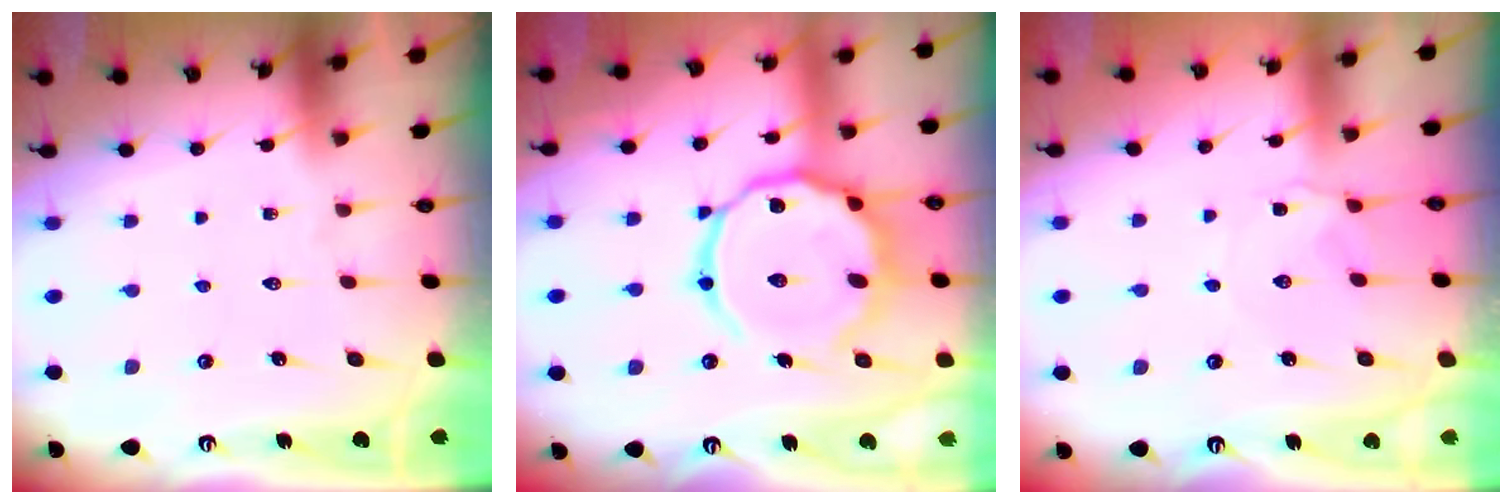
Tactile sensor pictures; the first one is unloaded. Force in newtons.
{"total": 16.6, "press": 16.5, "slide": 1.6}
{"total": 2.0, "press": 1.9, "slide": 0.3}